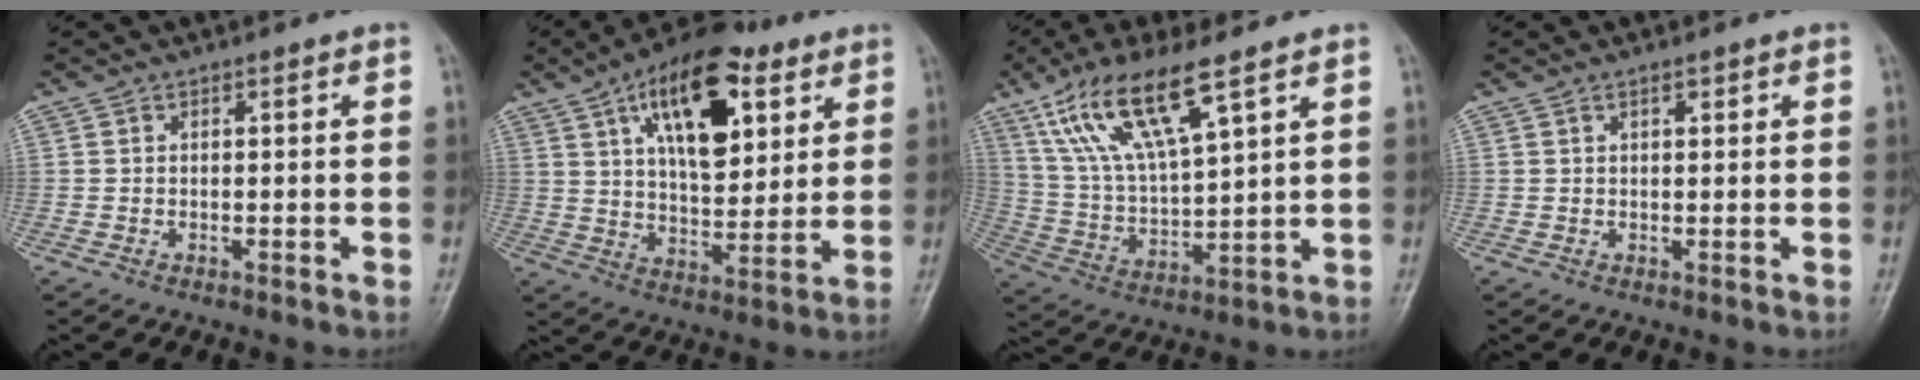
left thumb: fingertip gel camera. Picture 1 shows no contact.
{"total": 19.3, "force": [8.6, 9.6, 14.4], "torque": [-0.188, -0.023, 0.138]}
{"total": 15.8, "force": [9.1, 4.3, 12.1], "torque": [-0.232, -0.027, 0.186]}
{"total": 1.4, "force": [0.9, 0.6, 0.9], "torque": [-0.008, -0.002, 0.012]}